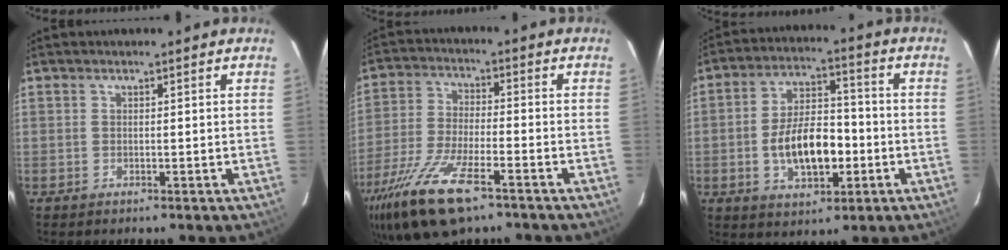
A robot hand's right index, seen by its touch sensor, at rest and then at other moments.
{"total": 17.5, "force": [-11.2, 5.6, 12.2], "torque": [-0.260, -0.048, -0.212]}
{"total": 12.2, "force": [-3.1, 6.1, 10.1], "torque": [-0.192, 0.013, -0.042]}